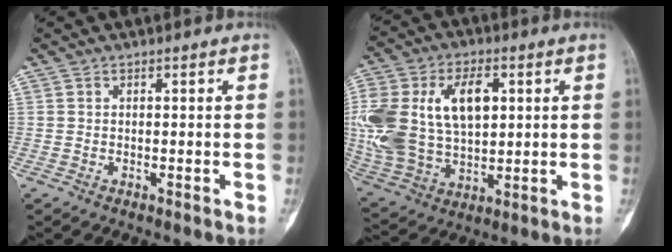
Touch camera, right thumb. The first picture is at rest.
{"total": 23.8, "force": [4.7, 15.0, 17.9], "torque": [-0.385, 0.012, 0.096]}